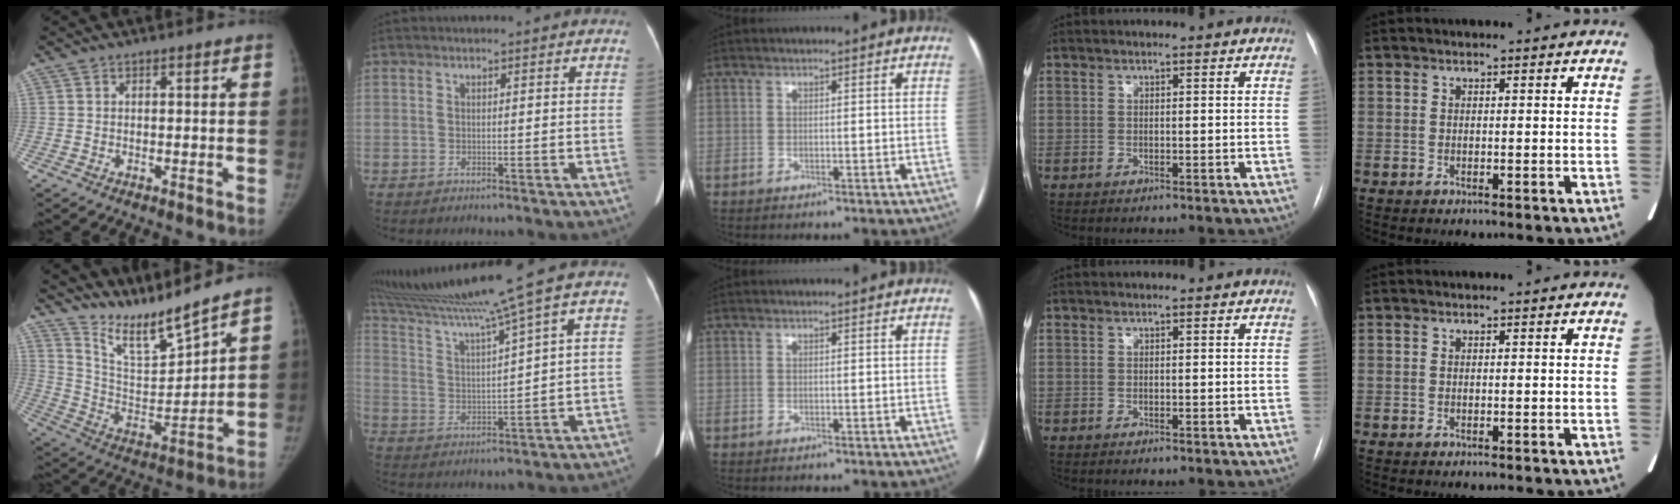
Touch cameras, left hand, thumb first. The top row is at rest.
{"thumb": {"total": 11.9, "force": [11.2, 0.1, 4.0], "torque": [-0.059, -0.081, 0.224]}, "index": {"total": 12.3, "force": [9.5, -3.6, 6.9], "torque": [-0.123, -0.009, 0.172]}}